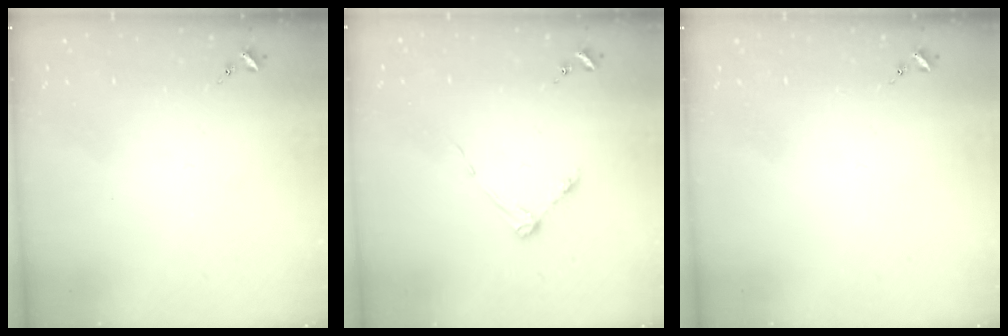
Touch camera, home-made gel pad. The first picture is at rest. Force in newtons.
{"total": 3.7, "press": 3.7, "slide": 0.4}
{"total": 0.0}